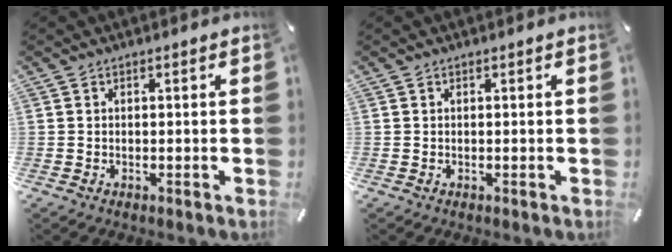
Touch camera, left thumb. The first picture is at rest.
{"total": 0.0}